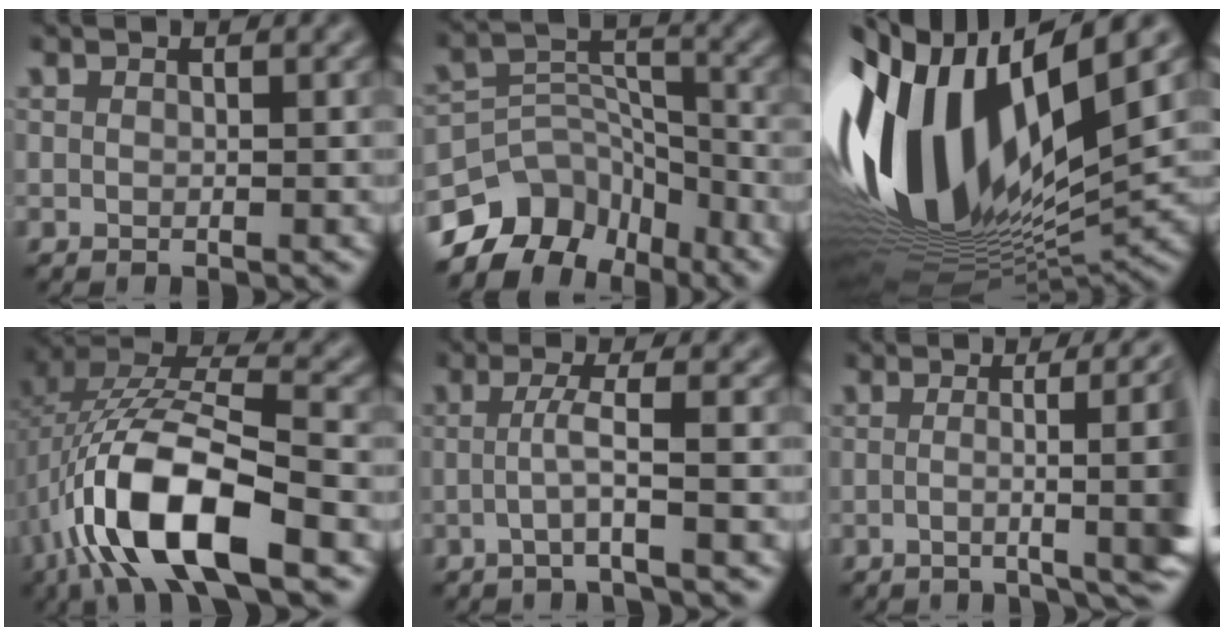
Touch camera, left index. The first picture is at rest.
{"total": 9.4, "force": [-7.7, 5.0, 1.8], "torque": [-0.010, 0.021, -0.125]}
{"total": 16.1, "force": [1.4, 7.0, 14.5], "torque": [-0.292, -0.008, 0.027]}
{"total": 12.1, "force": [-5.1, 4.0, 10.3], "torque": [-0.207, 0.013, -0.091]}
{"total": 2.7, "force": [-1.2, -0.1, 2.4], "torque": [-0.040, 0.000, -0.026]}
{"total": 9.6, "force": [-0.5, 2.8, 9.2], "torque": [-0.069, 0.022, -0.011]}